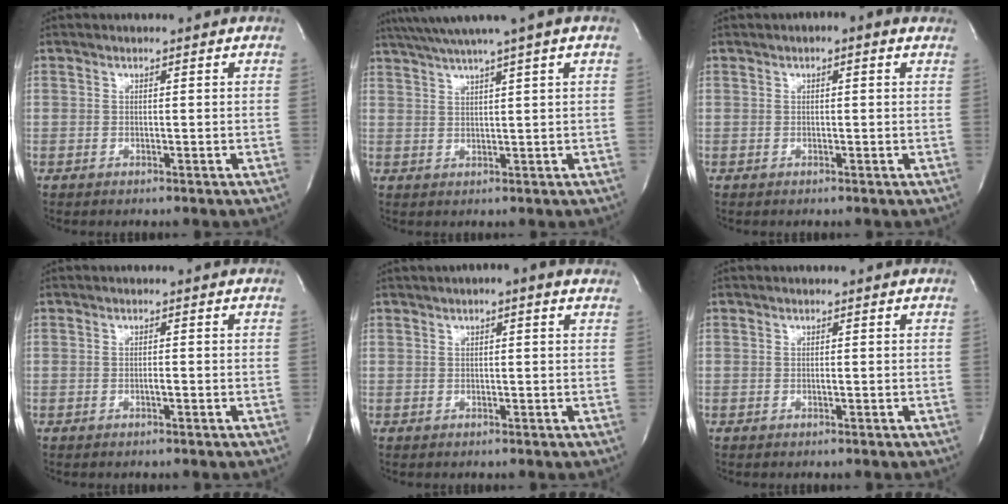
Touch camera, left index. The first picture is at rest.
{"total": 8.3, "force": [6.0, -1.6, 5.5], "torque": [-0.095, 0.024, 0.090]}
{"total": 2.2, "force": [1.0, 0.8, 1.9], "torque": [-0.031, 0.009, 0.007]}
{"total": 0.7, "force": [-0.4, 0.1, 0.5], "torque": [-0.011, 0.000, -0.008]}
{"total": 3.5, "force": [2.0, 0.7, 2.8], "torque": [-0.043, 0.019, 0.021]}
{"total": 0.0}